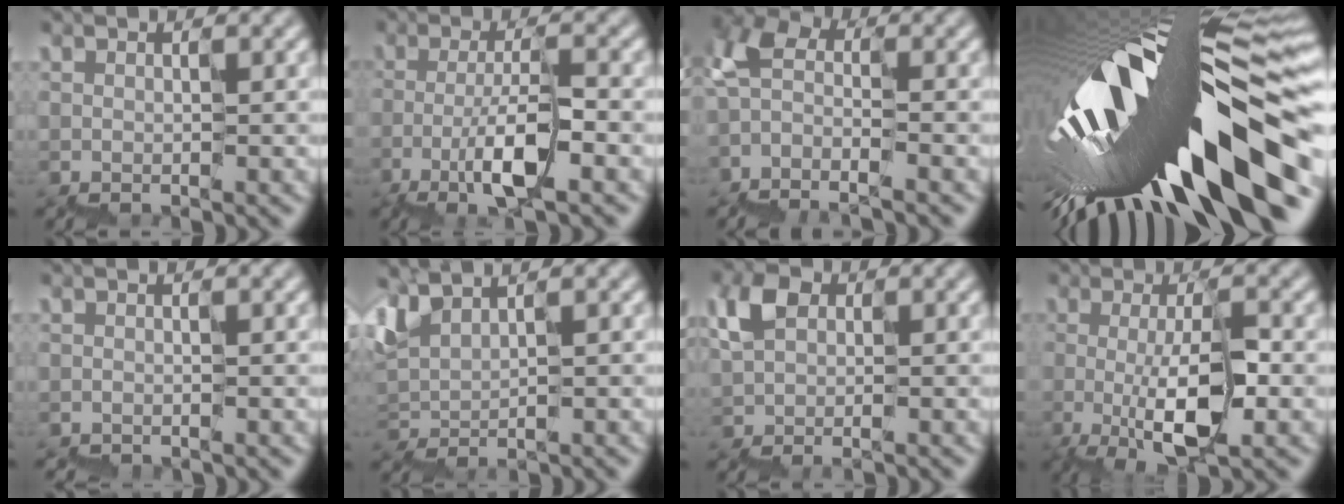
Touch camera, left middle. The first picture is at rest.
{"total": 4.5, "force": [-1.6, 0.9, 4.1], "torque": [-0.072, 0.004, -0.032]}
{"total": 5.0, "force": [-2.9, 2.2, 3.4], "torque": [-0.066, 0.011, -0.071]}
{"total": 18.5, "force": [-6.2, 6.2, 16.3], "torque": [-0.257, -0.029, -0.100]}
{"total": 1.1, "force": [-1.0, 0.0, -0.3], "torque": [0.006, -0.006, -0.021]}
{"total": 2.5, "force": [2.0, 0.8, 1.3], "torque": [-0.038, 0.005, 0.040]}
{"total": 3.7, "force": [0.3, 2.8, 2.5], "torque": [-0.042, 0.011, -0.007]}
{"total": 5.5, "force": [-0.9, 1.3, 5.2], "torque": [-0.085, -0.004, -0.013]}